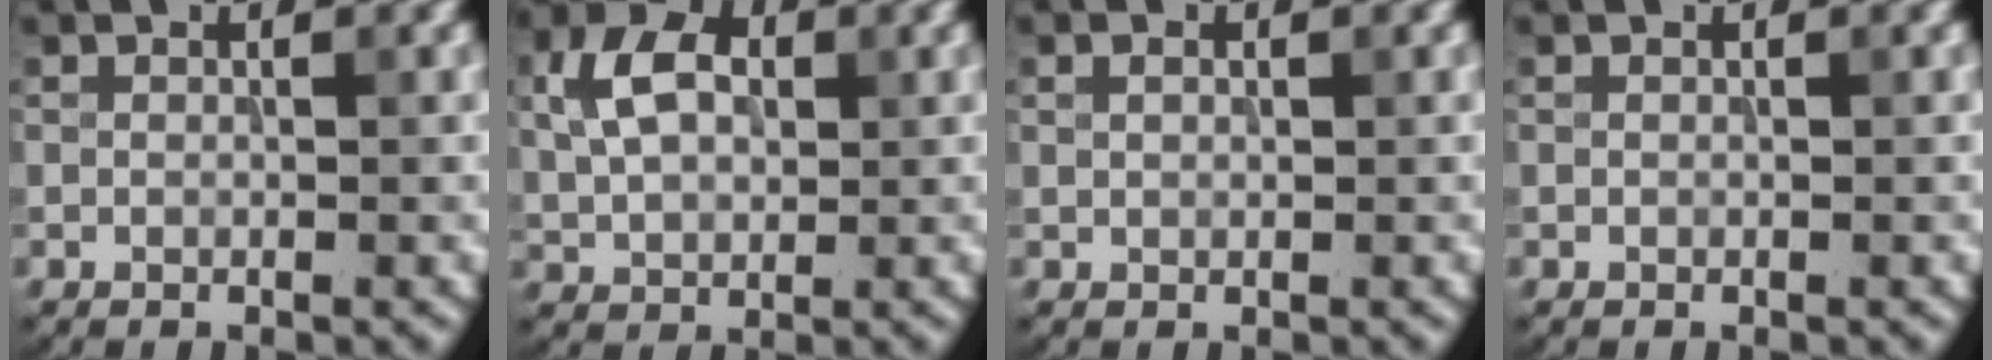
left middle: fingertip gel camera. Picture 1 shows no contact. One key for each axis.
{"total": 5.9, "fx": 1.5, "fy": 4.0, "fz": 4.1, "tx": -0.087, "ty": 0.012, "tz": 0.021}
{"total": 0.8, "fx": 0.4, "fy": 0.6, "fz": 0.5, "tx": -0.011, "ty": 0.001, "tz": 0.006}
{"total": 0.0}